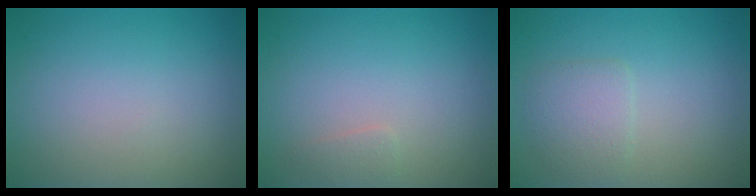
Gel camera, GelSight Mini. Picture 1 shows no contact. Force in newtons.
{"total": 0.9, "press": 0.9, "slide": 0.0}
{"total": 2.2, "press": 2.2, "slide": 0.1}